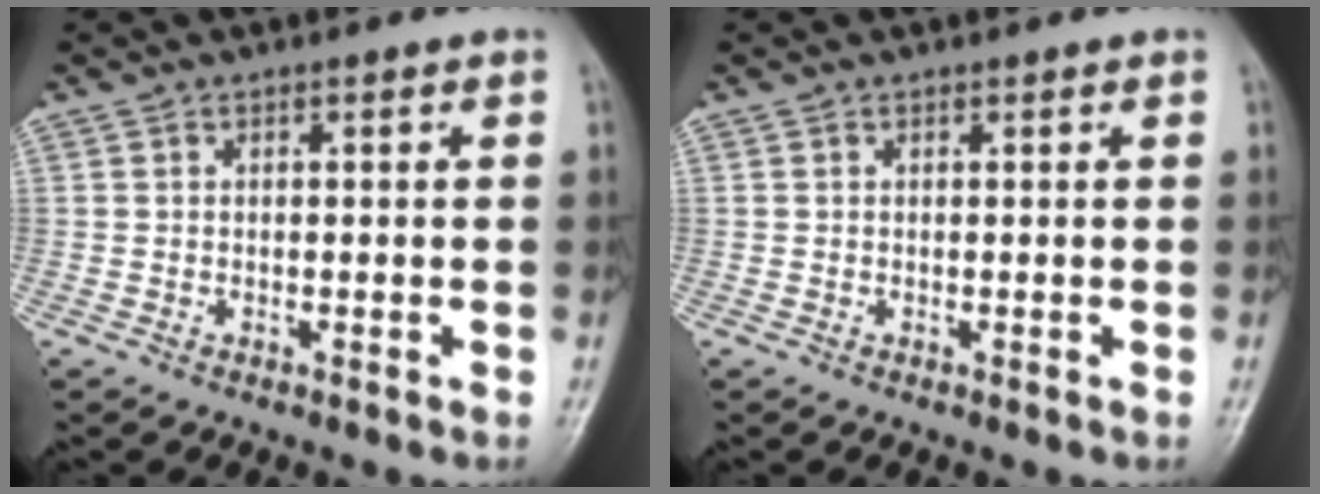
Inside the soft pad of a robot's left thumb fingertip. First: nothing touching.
{"total": 0.0}